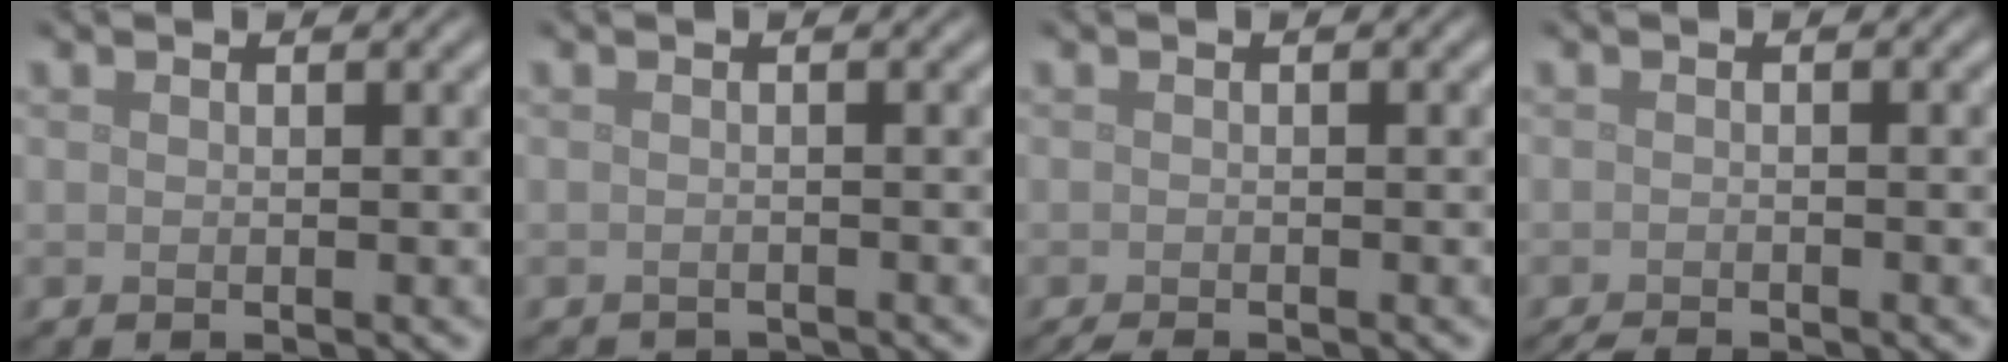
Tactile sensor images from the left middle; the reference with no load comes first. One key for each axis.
{"total": 1.8, "fx": -1.8, "fy": 0.1, "fz": 0.0, "tx": 0.006, "ty": -0.007, "tz": -0.024}
{"total": 1.8, "fx": -1.6, "fy": 0.3, "fz": 0.8, "tx": -0.010, "ty": -0.003, "tz": -0.028}
{"total": 2.2, "fx": -2.0, "fy": 0.2, "fz": 0.8, "tx": -0.011, "ty": -0.003, "tz": -0.037}